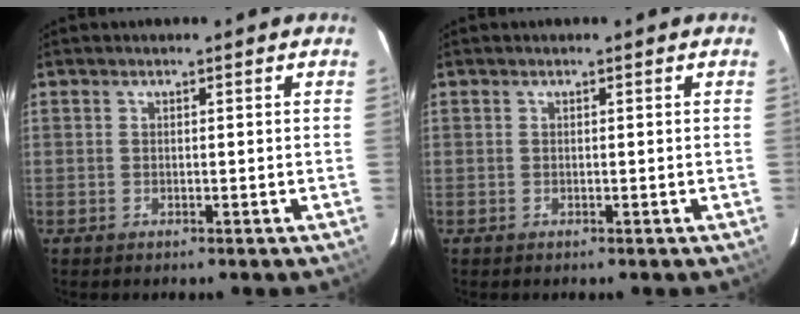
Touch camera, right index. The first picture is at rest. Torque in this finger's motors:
{"motor_torque": [0.00, 0.00, 0.03, 0.00]}